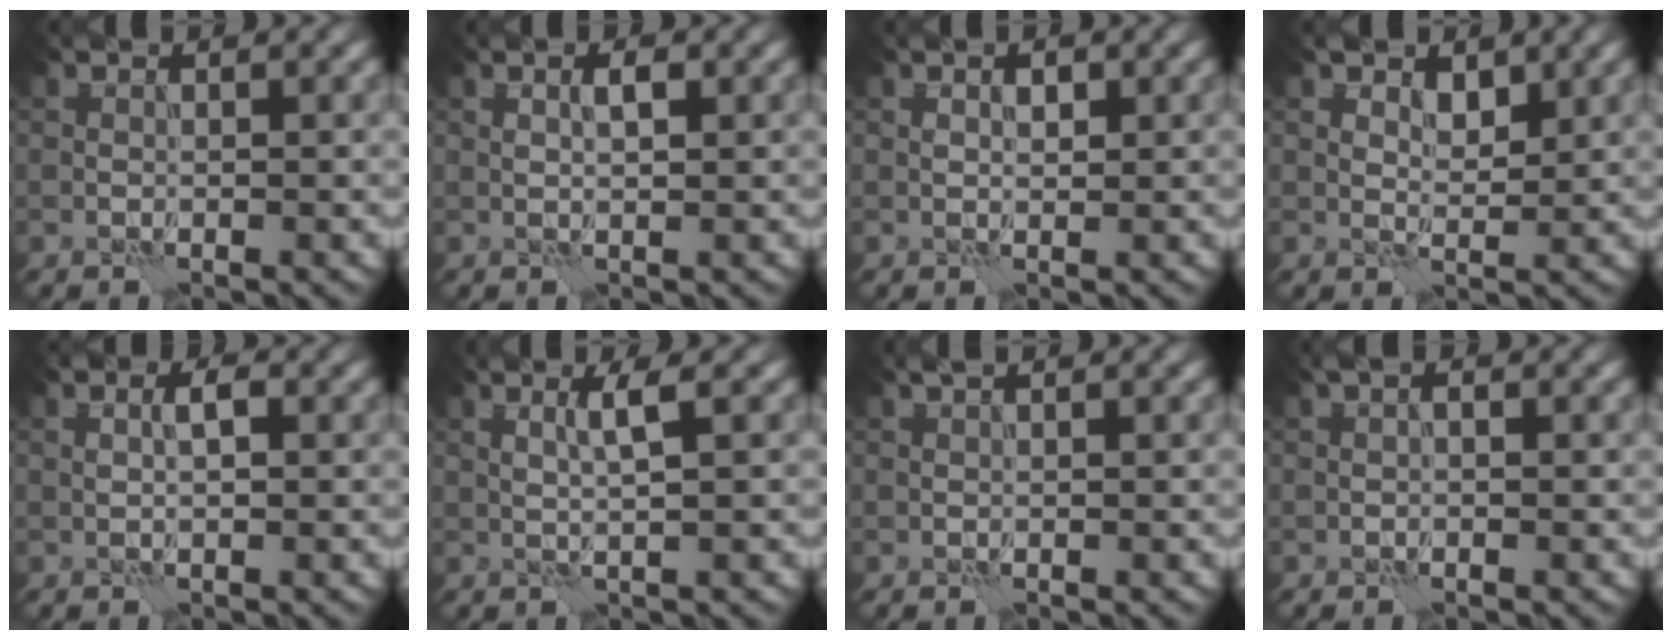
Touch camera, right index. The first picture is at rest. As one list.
[{"total": 1.6, "force": [0.4, 0.5, 1.4], "torque": [-0.026, 0.003, 0.007]}, {"total": 1.3, "force": [0.5, 0.8, 1.0], "torque": [-0.015, 0.000, 0.007]}, {"total": 2.3, "force": [1.4, 1.3, 1.3], "torque": [-0.017, -0.008, 0.026]}, {"total": 1.7, "force": [0.3, 0.7, 1.5], "torque": [-0.027, 0.004, 0.005]}, {"total": 2.2, "force": [0.7, 0.2, 2.1], "torque": [-0.043, 0.003, 0.011]}, {"total": 0.7, "force": [0.3, 0.1, 0.6], "torque": [-0.012, 0.006, 0.006]}, {"total": 1.2, "force": [0.2, 0.6, 1.0], "torque": [-0.013, 0.001, 0.001]}]